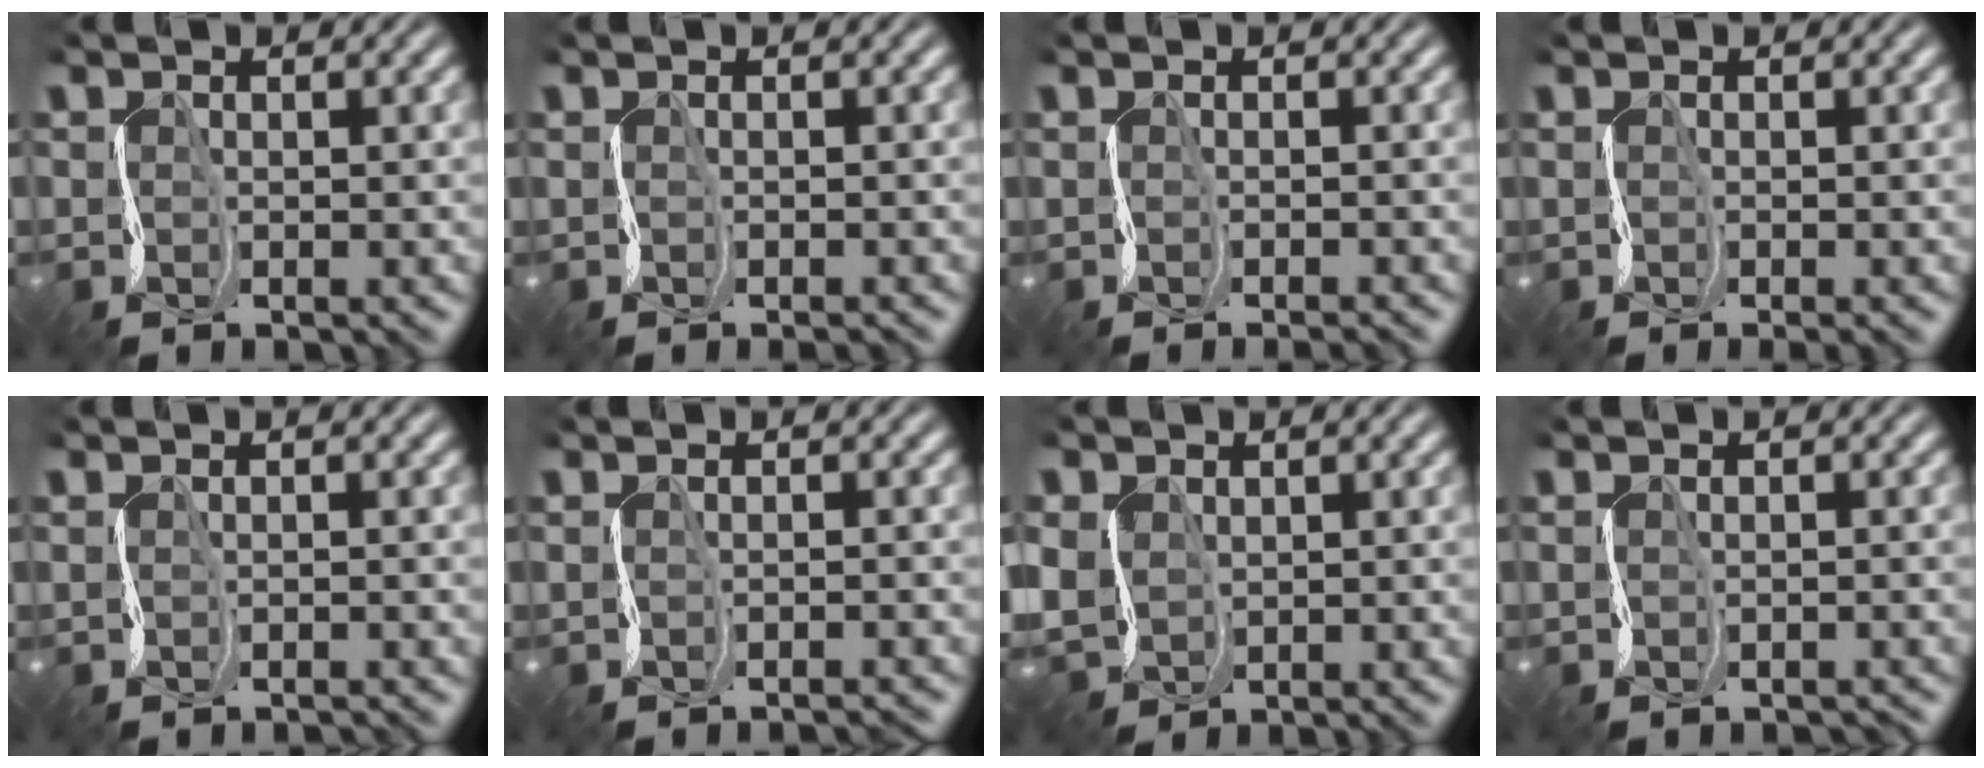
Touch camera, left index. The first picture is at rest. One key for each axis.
{"total": 0.6, "fx": -0.3, "fy": 0.1, "fz": 0.5, "tx": -0.012, "ty": -0.008, "tz": -0.011}
{"total": 0.9, "fx": -0.6, "fy": 0.1, "fz": 0.7, "tx": -0.012, "ty": -0.011, "tz": -0.021}
{"total": 1.0, "fx": -0.1, "fy": 0.2, "fz": 1.0, "tx": -0.016, "ty": -0.002, "tz": -0.009}
{"total": 0.7, "fx": -0.3, "fy": 0.2, "fz": 0.6, "tx": -0.014, "ty": -0.012, "tz": -0.014}
{"total": 1.4, "fx": -1.0, "fy": 0.3, "fz": 0.9, "tx": -0.014, "ty": -0.009, "tz": -0.023}
{"total": 2.8, "fx": 0.1, "fy": 2.4, "fz": 1.4, "tx": -0.048, "ty": -0.001, "tz": -0.003}
{"total": 0.7, "fx": -0.6, "fy": 0.3, "fz": 0.3, "tx": -0.002, "ty": -0.008, "tz": -0.012}